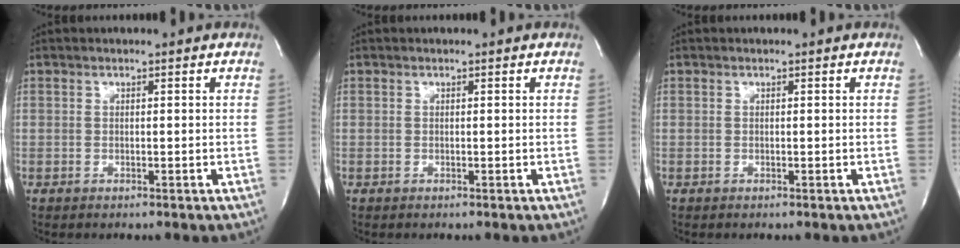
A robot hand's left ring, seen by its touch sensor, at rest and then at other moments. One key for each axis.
{"total": 0.0}
{"total": 0.0}